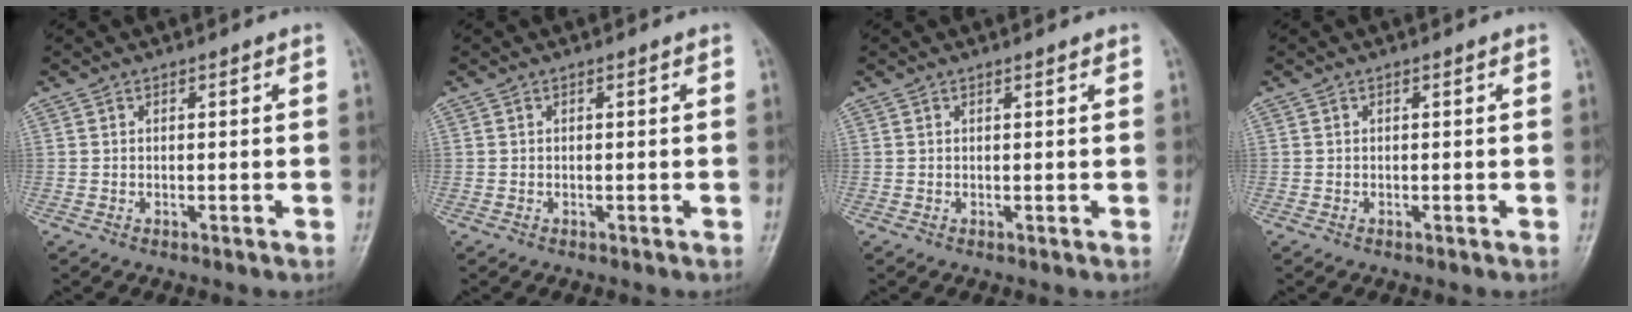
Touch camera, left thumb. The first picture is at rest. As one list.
[{"total": 0.0}, {"total": 0.6, "force": [0.5, 0.1, 0.4], "torque": [-0.007, -0.002, 0.007]}, {"total": 0.0}]